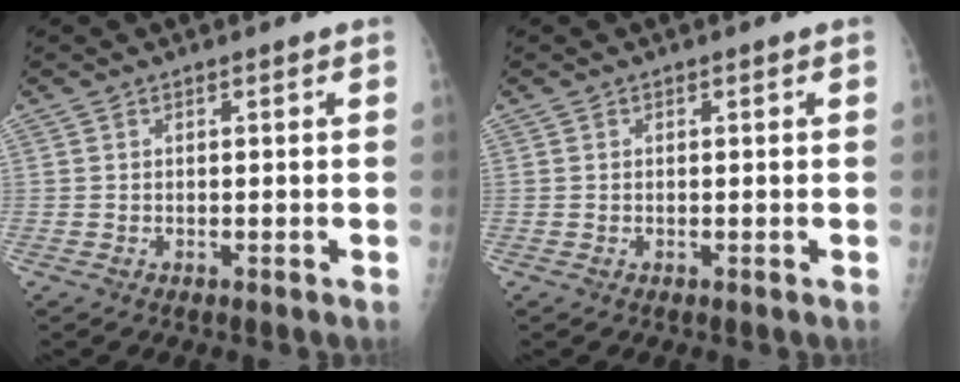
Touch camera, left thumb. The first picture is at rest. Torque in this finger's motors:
{"motor_torque": [0.04, 0.05, -0.06, -0.06, 0.00]}